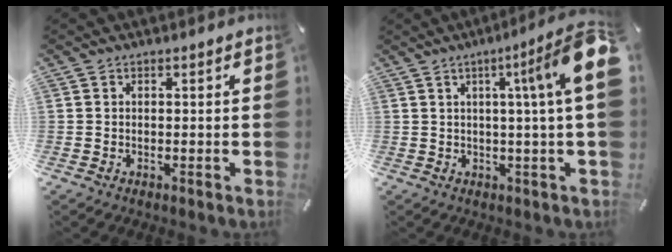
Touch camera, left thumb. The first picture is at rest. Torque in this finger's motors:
{"motor_torque": [0.13, 0.60, 1.28, -0.43, 0.38]}